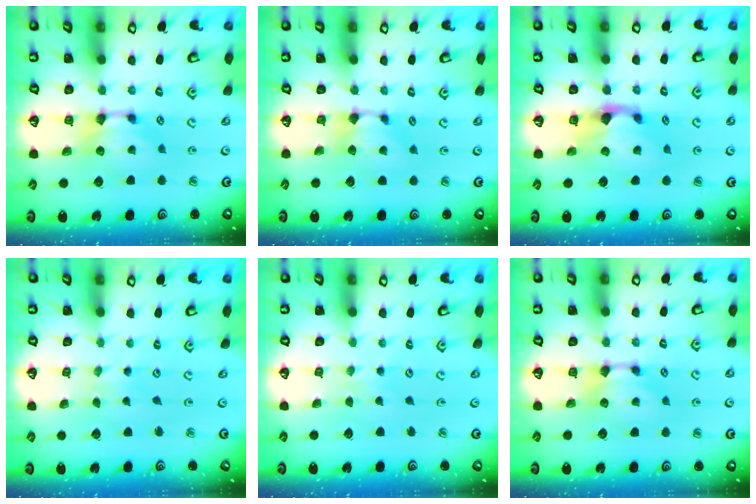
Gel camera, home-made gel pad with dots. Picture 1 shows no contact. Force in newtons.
{"total": 0.9, "press": 0.7, "slide": 0.6}
{"total": 2.2, "press": 1.8, "slide": 1.1}
{"total": 4.7, "press": 4.7, "slide": 0.3}
{"total": 3.7, "press": 3.7, "slide": 0.0}
{"total": 0.0}